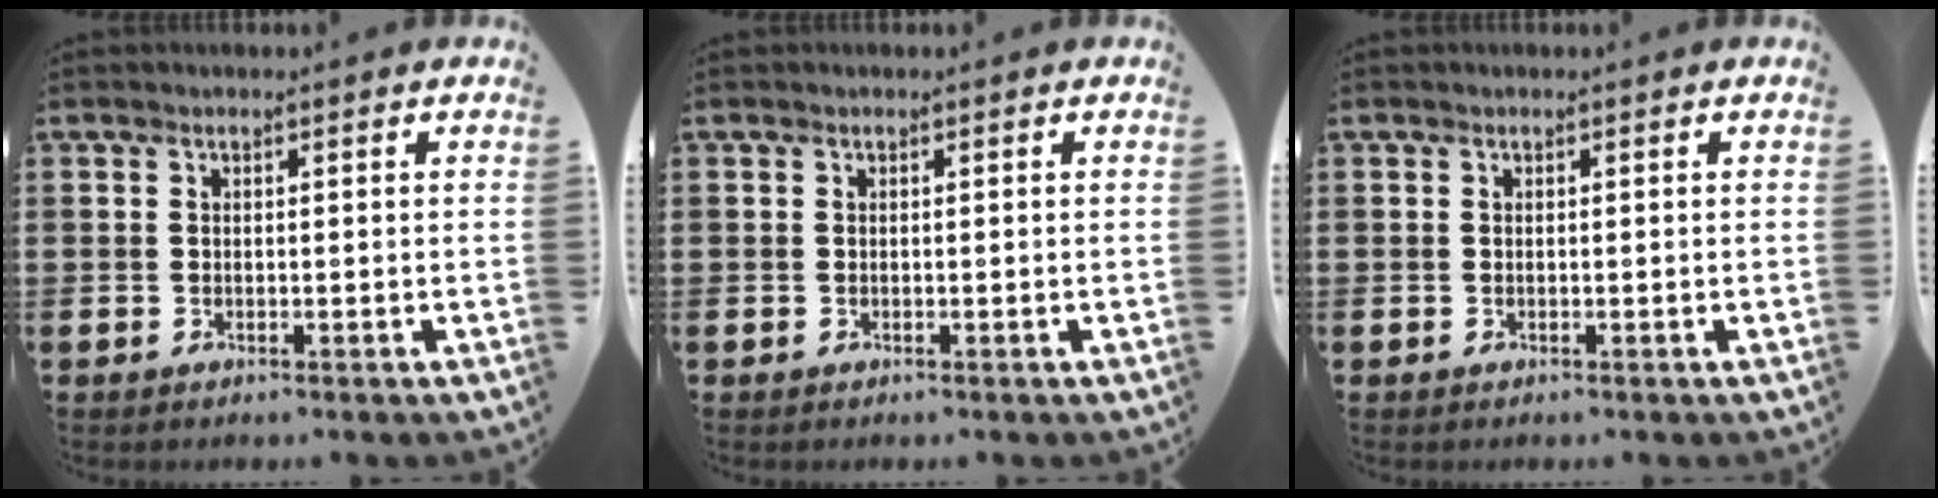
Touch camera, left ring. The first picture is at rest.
{"total": 0.0}
{"total": 0.0}